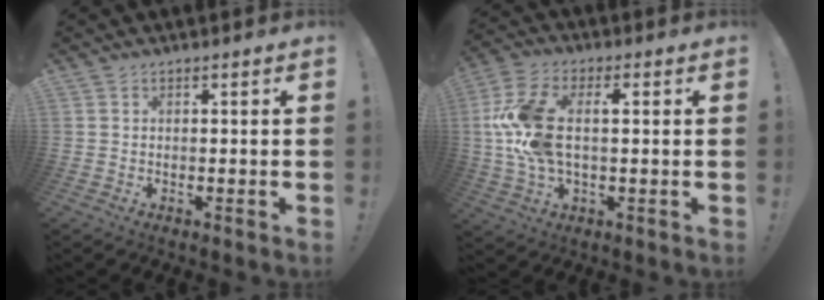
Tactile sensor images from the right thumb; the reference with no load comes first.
{"total": 14.8, "force": [1.3, 8.3, 12.2], "torque": [-0.241, 0.009, 0.026]}